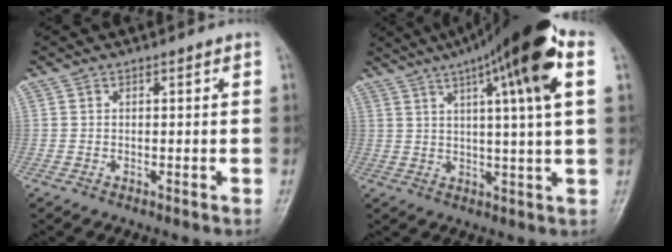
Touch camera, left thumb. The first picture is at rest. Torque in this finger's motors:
{"motor_torque": [0.87, 0.59, 1.76, -1.00, 0.44]}